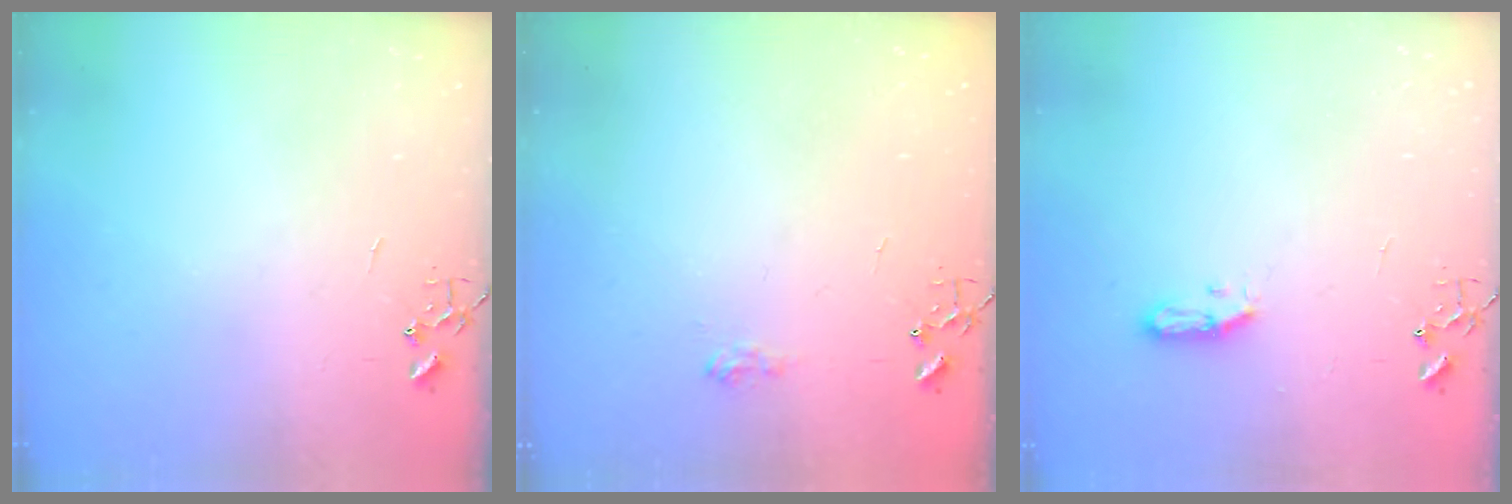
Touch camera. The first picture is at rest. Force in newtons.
{"total": 7.8, "press": 7.8, "slide": 0.3}
{"total": 5.5, "press": 5.5, "slide": 0.7}